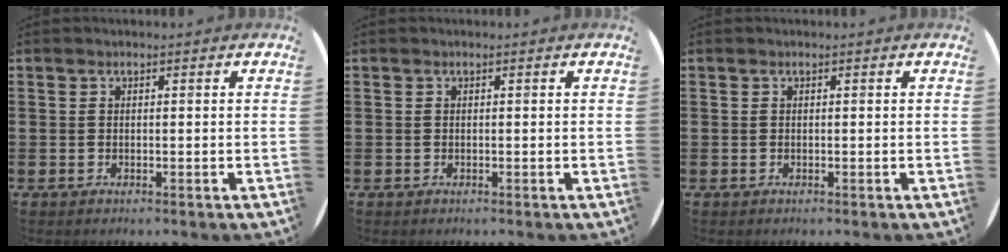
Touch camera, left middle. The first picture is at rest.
{"total": 0.0}
{"total": 0.0}